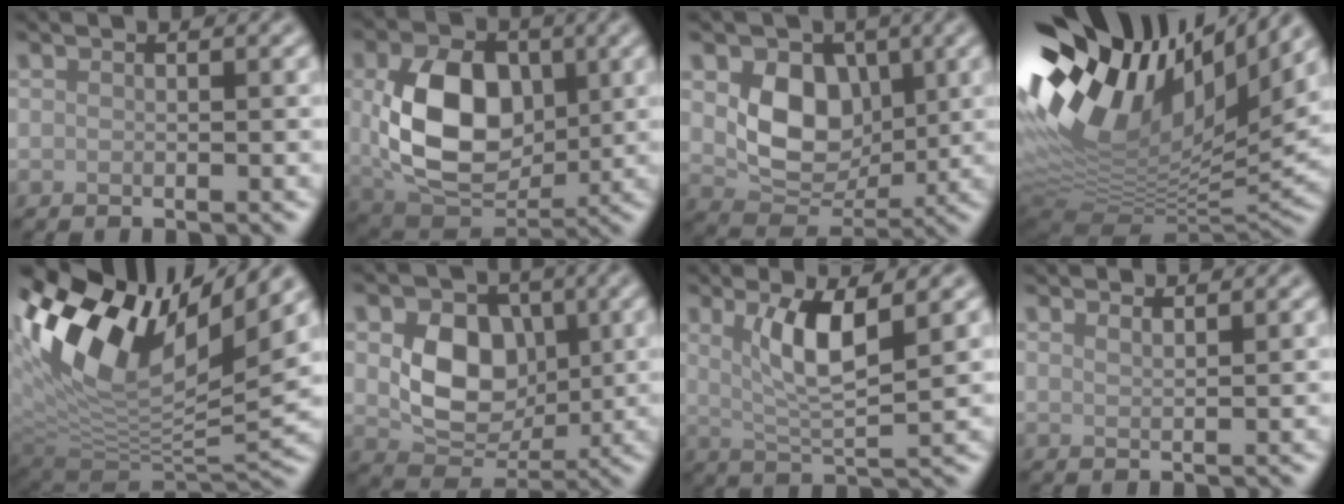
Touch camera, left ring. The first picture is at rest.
{"total": 10.0, "force": [-0.2, 6.8, 7.3], "torque": [-0.160, -0.013, -0.003]}
{"total": 6.1, "force": [0.4, 4.6, 4.0], "torque": [-0.071, -0.015, 0.005]}
{"total": 15.4, "force": [5.0, 7.6, 12.4], "torque": [-0.245, 0.014, 0.088]}
{"total": 14.0, "force": [4.6, 7.0, 11.2], "torque": [-0.220, 0.018, 0.080]}
{"total": 6.8, "force": [0.2, 5.1, 4.5], "torque": [-0.075, -0.010, -0.001]}
{"total": 4.7, "force": [0.9, 1.0, 4.5], "torque": [-0.091, -0.012, 0.020]}
{"total": 2.2, "force": [1.9, 0.6, 1.0], "torque": [-0.005, 0.002, 0.011]}